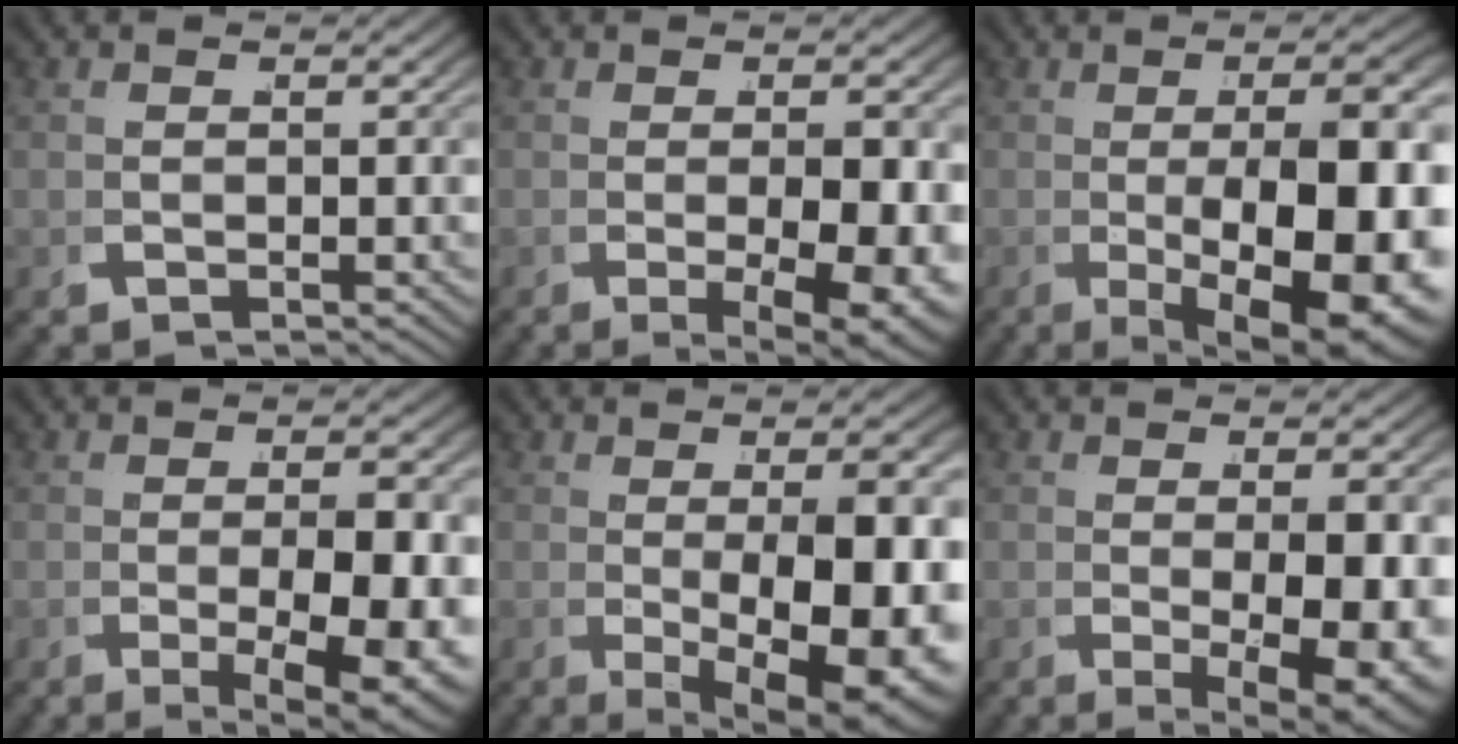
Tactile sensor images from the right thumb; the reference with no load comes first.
{"total": 7.1, "force": [-1.2, 3.3, 6.2], "torque": [-0.094, -0.014, -0.011]}
{"total": 13.5, "force": [-2.0, 5.7, 12.0], "torque": [-0.185, -0.026, -0.001]}
{"total": 8.0, "force": [-1.3, 3.7, 7.0], "torque": [-0.109, -0.014, -0.011]}
{"total": 12.1, "force": [-1.4, 5.2, 10.8], "torque": [-0.164, -0.029, 0.006]}
{"total": 7.9, "force": [-0.7, 3.5, 7.0], "torque": [-0.112, -0.014, 0.000]}